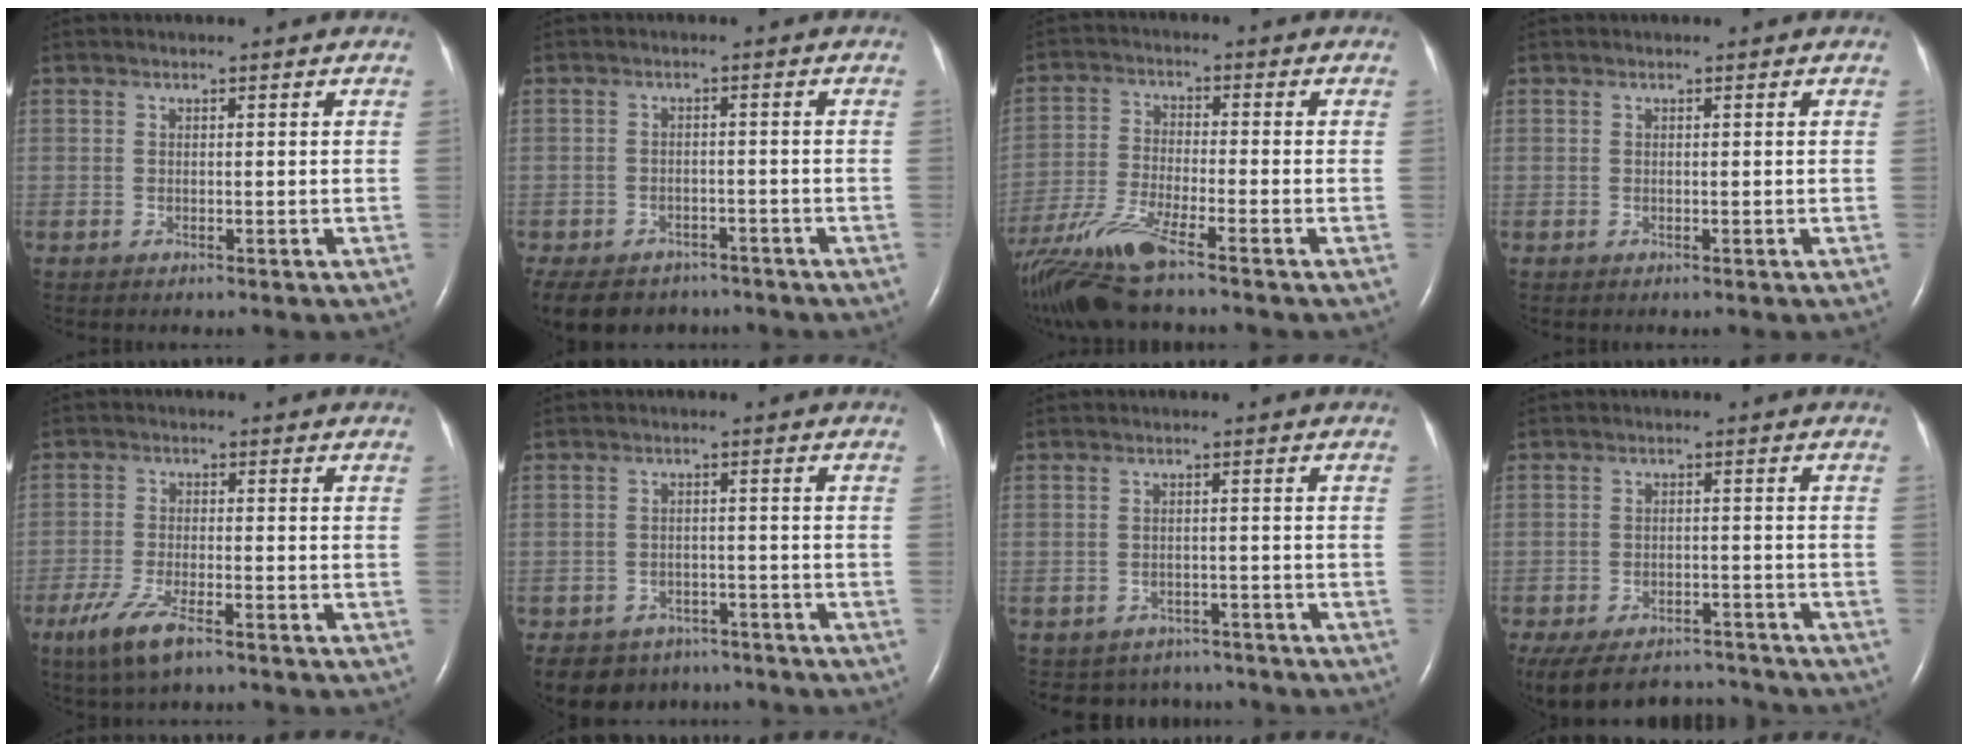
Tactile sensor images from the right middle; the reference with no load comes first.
{"total": 14.0, "force": [-10.3, 8.2, 4.8], "torque": [-0.126, -0.008, -0.130]}
{"total": 11.9, "force": [-9.2, 0.6, 7.6], "torque": [-0.162, -0.024, -0.174]}
{"total": 0.0}
{"total": 6.6, "force": [-4.3, 1.4, 4.9], "torque": [-0.109, -0.015, -0.076]}
{"total": 7.8, "force": [-6.1, 4.8, 1.0], "torque": [-0.018, 0.007, -0.081]}
{"total": 5.9, "force": [-5.2, 2.8, -0.3], "torque": [0.004, 0.014, -0.063]}
{"total": 13.7, "force": [-12.1, 4.8, 4.1], "torque": [-0.104, 0.002, -0.169]}